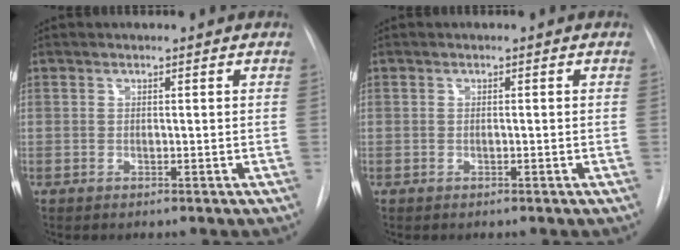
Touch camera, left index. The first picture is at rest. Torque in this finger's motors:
{"motor_torque": [0.26, -0.21, -0.01, 0.00]}